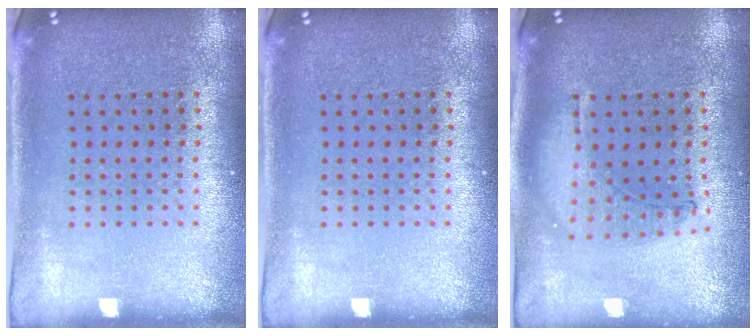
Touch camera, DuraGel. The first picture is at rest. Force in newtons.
{"total": 0.0}
{"total": 1.0, "press": 0.9, "slide": 0.3}